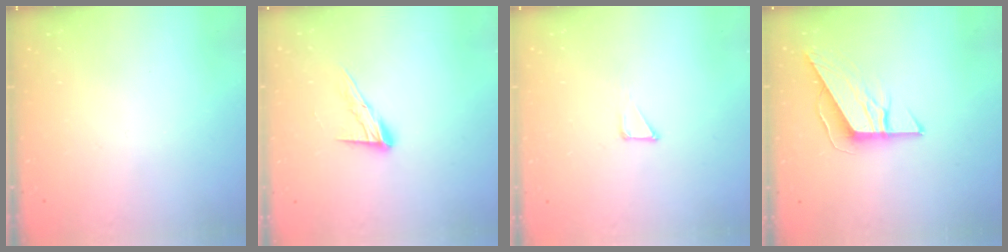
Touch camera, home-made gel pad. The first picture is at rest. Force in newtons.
{"total": 10.7, "press": 10.6, "slide": 1.3}
{"total": 1.2, "press": 1.2, "slide": 0.0}
{"total": 9.2, "press": 9.2, "slide": 0.6}